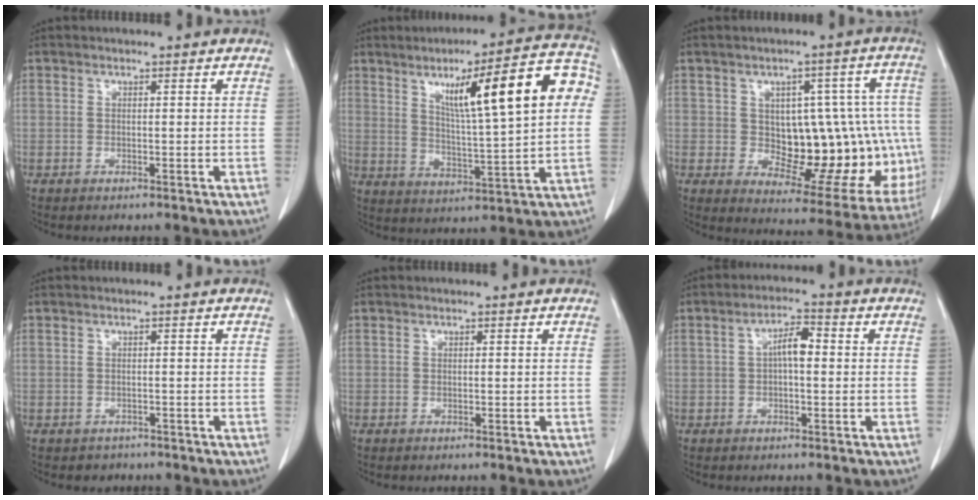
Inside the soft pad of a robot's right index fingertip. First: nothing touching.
{"total": 17.8, "force": [5.3, 1.9, 16.8], "torque": [-0.235, 0.029, 0.074]}
{"total": 18.1, "force": [-0.9, 8.3, 16.0], "torque": [-0.161, 0.032, 0.014]}
{"total": 1.7, "force": [-1.2, 1.2, -0.1], "torque": [-0.008, 0.003, -0.018]}
{"total": 0.0}
{"total": 3.5, "force": [0.1, 1.2, 3.3], "torque": [-0.056, 0.012, -0.001]}